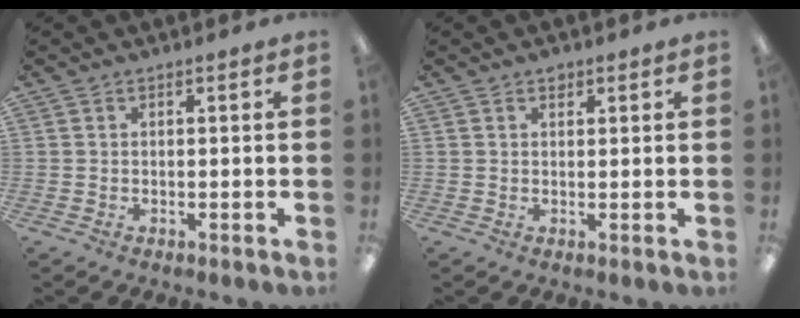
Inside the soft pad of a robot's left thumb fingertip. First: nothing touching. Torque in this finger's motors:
{"motor_torque": [0.10, 0.01, 0.41, -0.25, 0.00]}